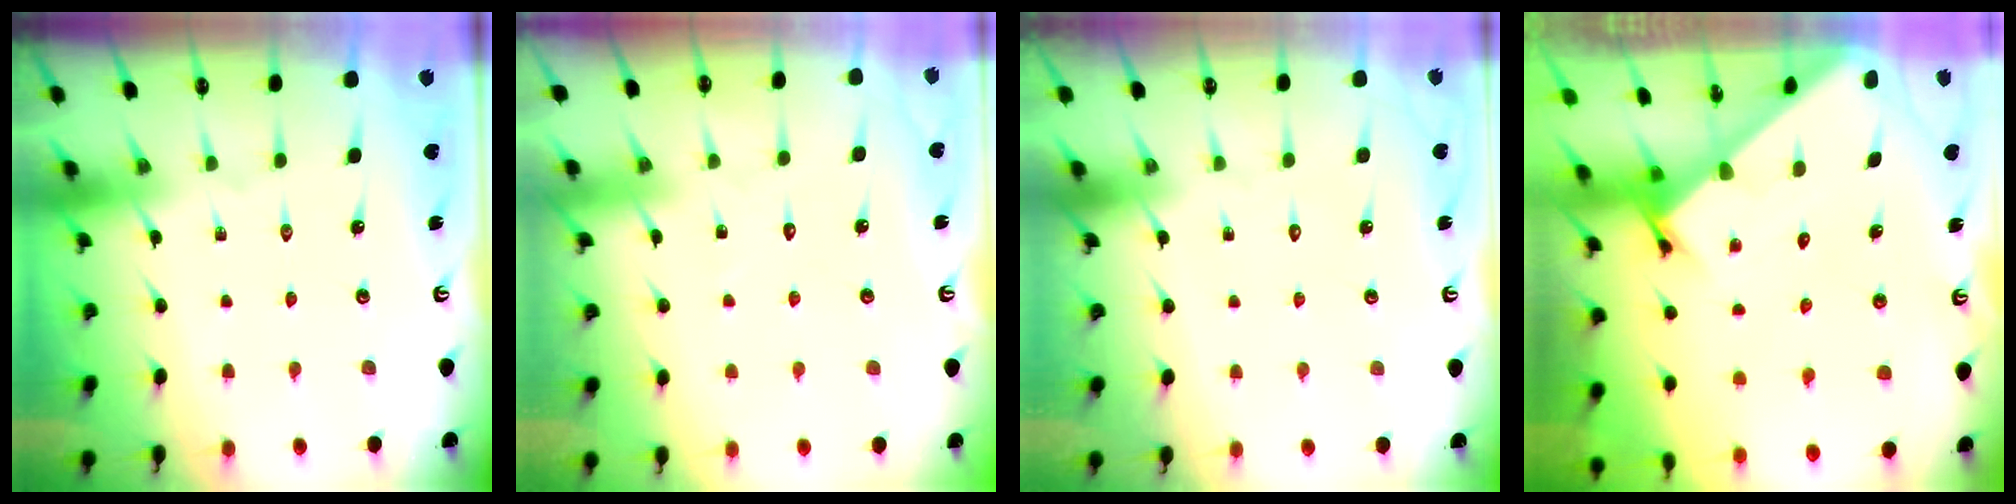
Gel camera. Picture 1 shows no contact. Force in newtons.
{"total": 3.5, "press": 3.5, "slide": 0.3}
{"total": 1.5, "press": 1.5, "slide": 0.0}
{"total": 2.3, "press": 2.3, "slide": 0.2}